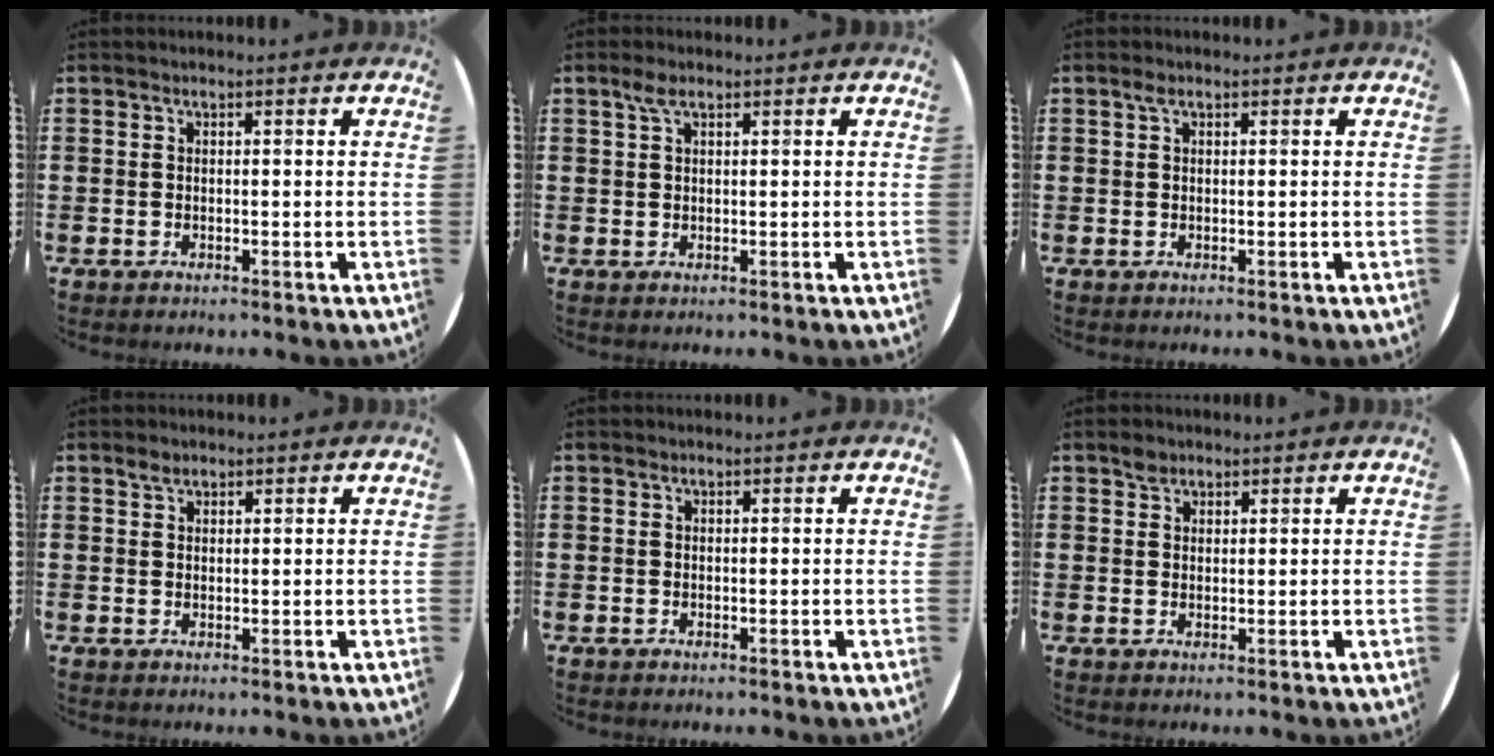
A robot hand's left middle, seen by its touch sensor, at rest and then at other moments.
{"total": 1.9, "force": [1.1, 0.6, 1.5], "torque": [-0.031, 0.006, 0.017]}
{"total": 1.0, "force": [0.5, 0.4, 0.7], "torque": [-0.015, 0.005, 0.008]}
{"total": 1.3, "force": [1.1, 0.6, 0.4], "torque": [-0.001, 0.001, 0.019]}
{"total": 0.0}
{"total": 1.7, "force": [1.4, 0.9, 0.2], "torque": [0.003, 0.000, 0.025]}